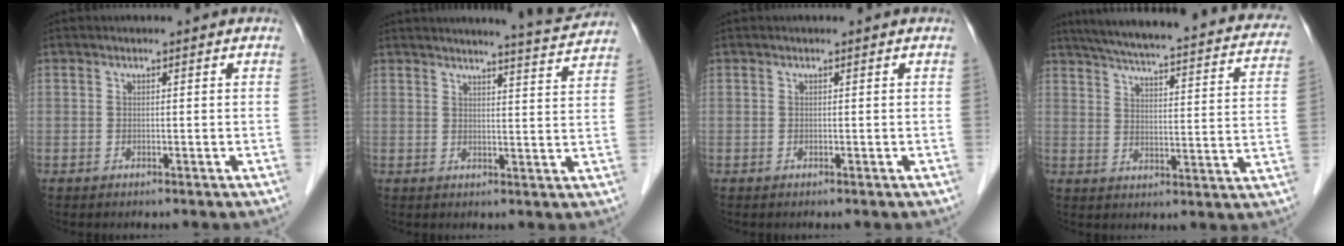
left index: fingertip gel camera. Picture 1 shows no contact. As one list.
[{"total": 7.0, "force": [6.8, -0.6, 1.5], "torque": [-0.033, -0.015, 0.077]}, {"total": 0.0}, {"total": 28.7, "force": [24.8, 4.3, 13.7], "torque": [-0.208, -0.022, 0.297]}]